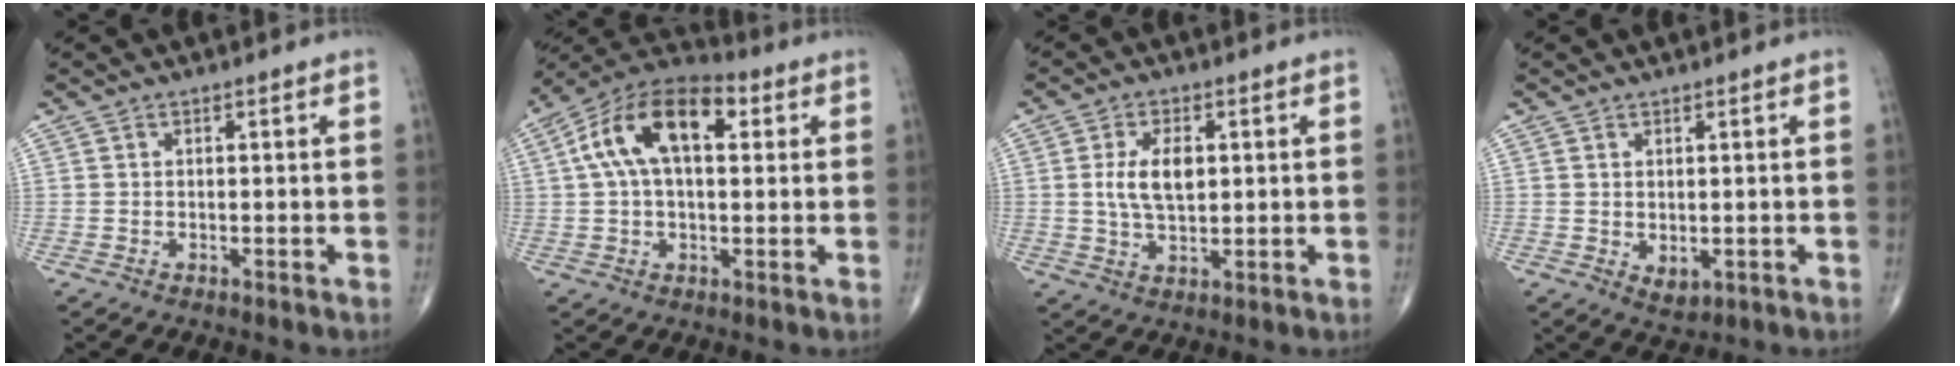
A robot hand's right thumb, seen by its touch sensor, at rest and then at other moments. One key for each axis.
{"total": 15.7, "fx": 3.9, "fy": 8.4, "fz": 12.6, "tx": -0.224, "ty": 0.034, "tz": 0.059}
{"total": 7.2, "fx": 1.1, "fy": 3.9, "fz": 6.0, "tx": -0.108, "ty": -0.005, "tz": 0.022}
{"total": 2.5, "fx": -0.1, "fy": 1.7, "fz": 1.9, "tx": -0.021, "ty": -0.006, "tz": 0.009}